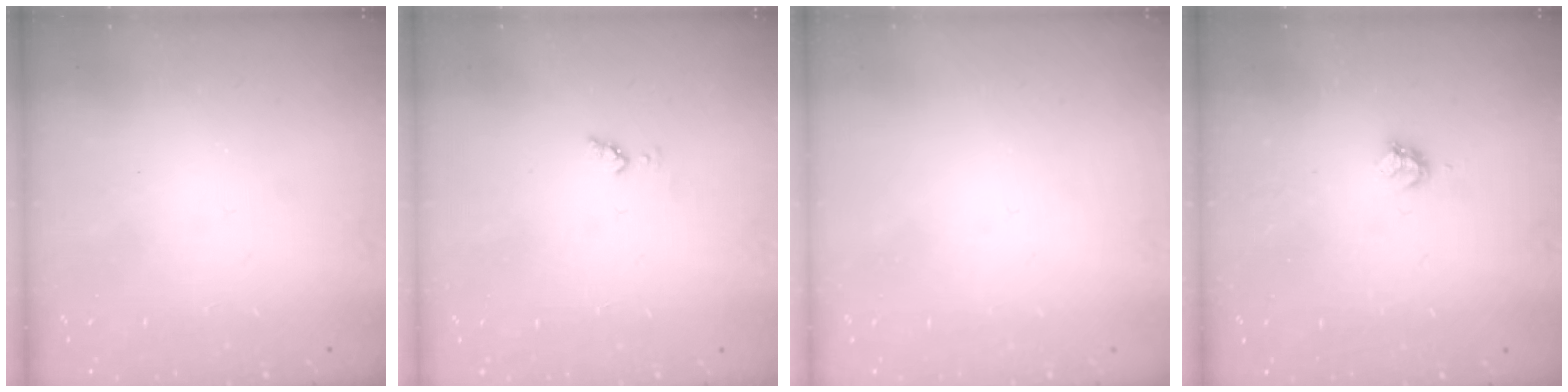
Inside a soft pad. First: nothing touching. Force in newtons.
{"total": 3.3, "press": 3.2, "slide": 0.7}
{"total": 0.0}
{"total": 3.6, "press": 3.6, "slide": 0.7}